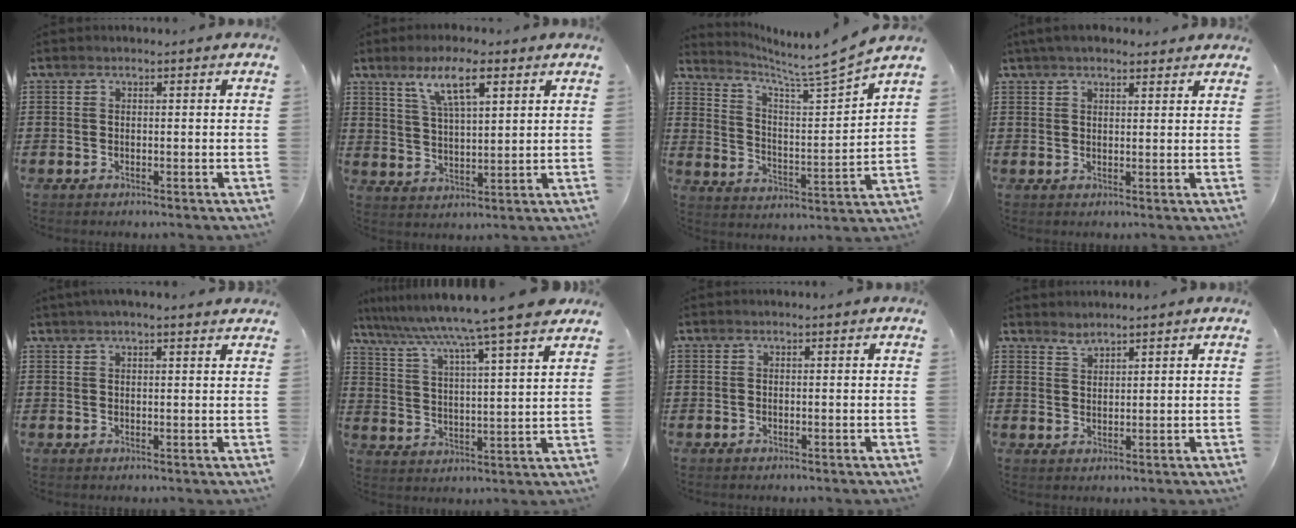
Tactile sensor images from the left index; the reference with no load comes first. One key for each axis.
{"total": 8.3, "fx": 4.7, "fy": 2.2, "fz": 6.5, "tx": -0.130, "ty": 0.005, "tz": 0.080}
{"total": 6.1, "fx": 5.3, "fy": -0.5, "fz": 2.8, "tx": -0.080, "ty": -0.045, "tz": 0.079}
{"total": 3.5, "fx": 3.0, "fy": 1.0, "fz": 1.7, "tx": -0.039, "ty": 0.002, "tz": 0.056}
{"total": 2.1, "fx": 1.7, "fy": 0.0, "fz": 1.1, "tx": -0.026, "ty": 0.003, "tz": 0.032}
{"total": 8.3, "fx": 7.0, "fy": -1.9, "fz": 4.1, "tx": -0.106, "ty": -0.053, "tz": 0.109}
{"total": 0.0}
{"total": 1.5, "fx": 1.5, "fy": 0.2, "fz": 0.1, "tx": -0.004, "ty": -0.001, "tz": 0.029}